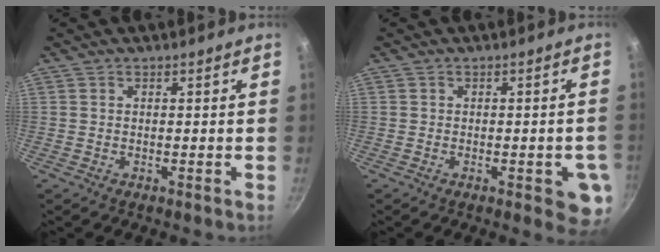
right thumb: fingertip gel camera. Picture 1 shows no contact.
{"total": 6.8, "force": [-2.1, 2.4, 6.0], "torque": [-0.048, 0.004, -0.026]}